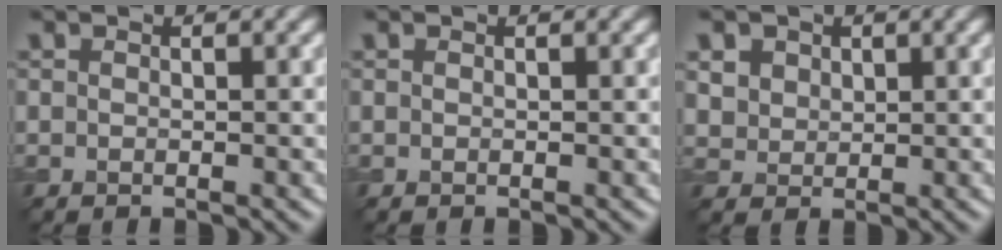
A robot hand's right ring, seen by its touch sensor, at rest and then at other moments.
{"total": 0.0}
{"total": 3.8, "force": [2.0, 2.8, 1.6], "torque": [-0.055, 0.002, 0.043]}